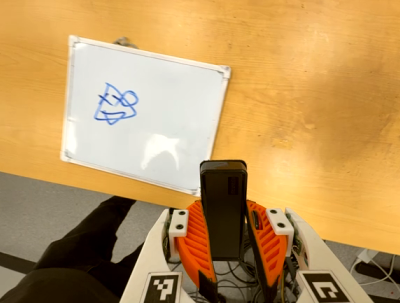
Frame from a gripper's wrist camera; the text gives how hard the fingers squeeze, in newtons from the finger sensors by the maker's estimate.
{"total": 6.9, "left": 5.2, "right": 8.7}